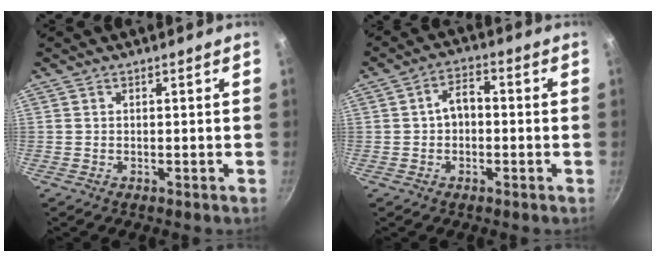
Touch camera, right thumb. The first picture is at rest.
{"total": 5.0, "force": [-0.2, 3.5, 3.7], "torque": [-0.037, 0.020, -0.009]}